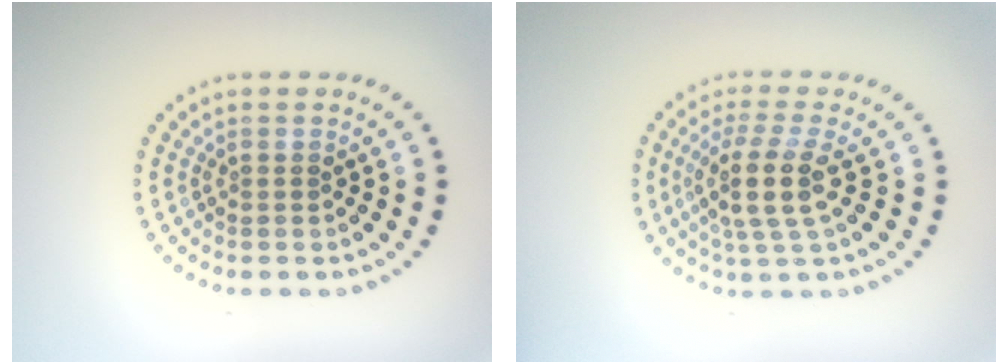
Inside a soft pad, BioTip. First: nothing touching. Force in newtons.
{"total": 4.1, "press": 3.4, "slide": 2.4}